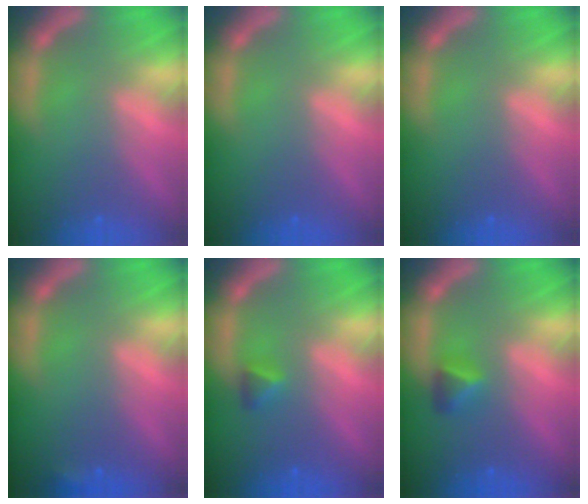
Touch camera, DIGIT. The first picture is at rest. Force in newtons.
{"total": 0.0}
{"total": 0.0}
{"total": 0.9}
{"total": 1.4}
{"total": 1.9}